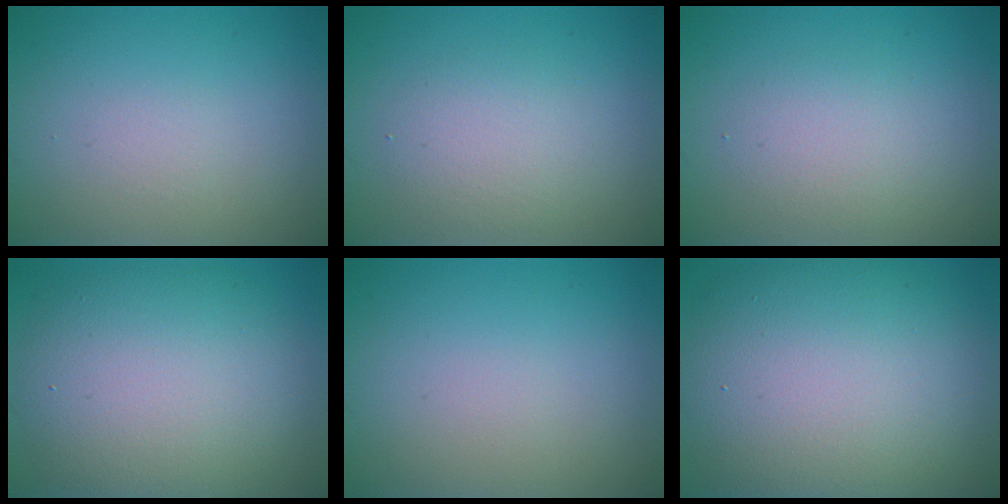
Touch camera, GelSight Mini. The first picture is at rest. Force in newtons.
{"total": 2.7, "press": 2.7, "slide": 0.1}
{"total": 2.3, "press": 2.3, "slide": 0.2}
{"total": 9.4, "press": 9.4, "slide": 0.9}
{"total": 0.0}
{"total": 13.6, "press": 13.6, "slide": 0.9}